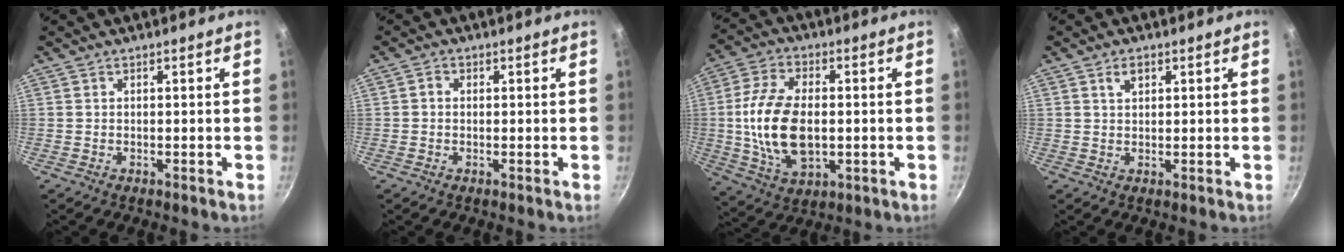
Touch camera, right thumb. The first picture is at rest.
{"total": 1.4, "force": [0.1, 1.2, 0.7], "torque": [-0.013, 0.006, -0.002]}
{"total": 15.7, "force": [-0.5, 9.1, 12.8], "torque": [-0.237, 0.010, -0.007]}
{"total": 2.6, "force": [1.2, 1.6, 1.6], "torque": [-0.021, 0.000, 0.021]}